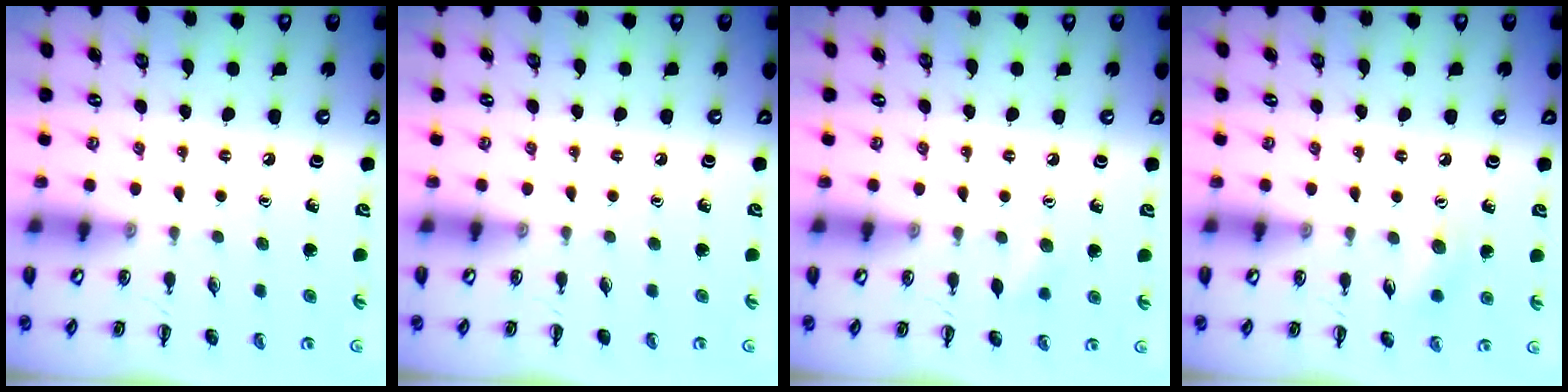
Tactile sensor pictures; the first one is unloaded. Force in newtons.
{"total": 0.0}
{"total": 5.3, "press": 5.2, "slide": 1.1}
{"total": 6.2, "press": 6.0, "slide": 1.3}